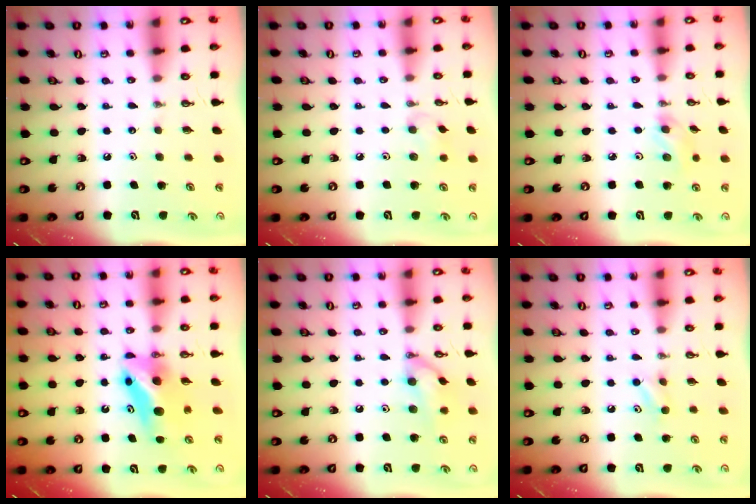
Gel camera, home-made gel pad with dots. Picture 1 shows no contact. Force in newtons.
{"total": 5.6, "press": 5.5, "slide": 1.0}
{"total": 4.6, "press": 4.6, "slide": 0.4}
{"total": 6.7, "press": 6.6, "slide": 1.1}
{"total": 11.6, "press": 11.4, "slide": 1.7}
{"total": 4.0, "press": 4.0, "slide": 0.4}